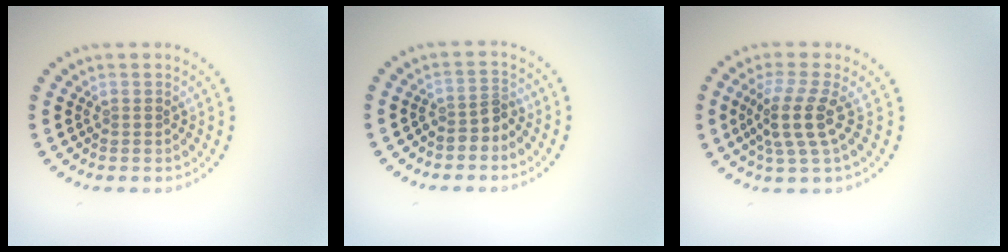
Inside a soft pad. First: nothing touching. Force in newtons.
{"total": 1.9, "press": 1.4, "slide": 1.3}
{"total": 3.8, "press": 2.9, "slide": 2.5}